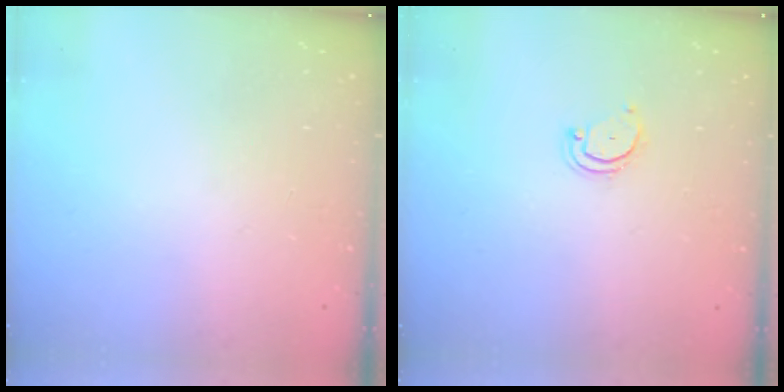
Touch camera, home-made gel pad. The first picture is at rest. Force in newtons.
{"total": 3.2, "press": 3.2, "slide": 0.3}